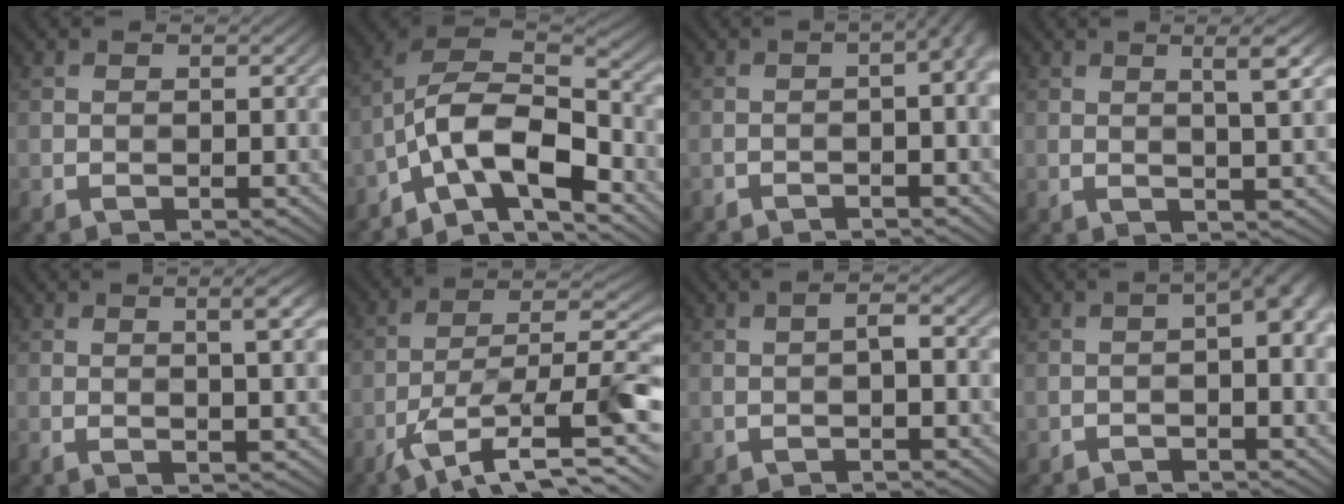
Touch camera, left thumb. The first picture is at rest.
{"total": 12.7, "force": [-6.4, 5.6, 9.4], "torque": [-0.194, -0.010, -0.112]}
{"total": 5.5, "force": [-2.1, 0.9, 5.0], "torque": [-0.058, 0.007, -0.016]}
{"total": 3.8, "force": [1.9, 0.0, 3.3], "torque": [-0.049, 0.009, 0.032]}
{"total": 4.4, "force": [1.6, 0.5, 4.1], "torque": [-0.061, 0.009, 0.027]}
{"total": 13.6, "force": [-6.2, 5.0, 11.0], "torque": [-0.199, 0.000, -0.098]}
{"total": 1.9, "force": [-0.1, 0.1, 1.9], "torque": [-0.027, 0.010, -0.011]}
{"total": 4.4, "force": [-0.6, 0.9, 4.2], "torque": [-0.054, 0.010, -0.009]}